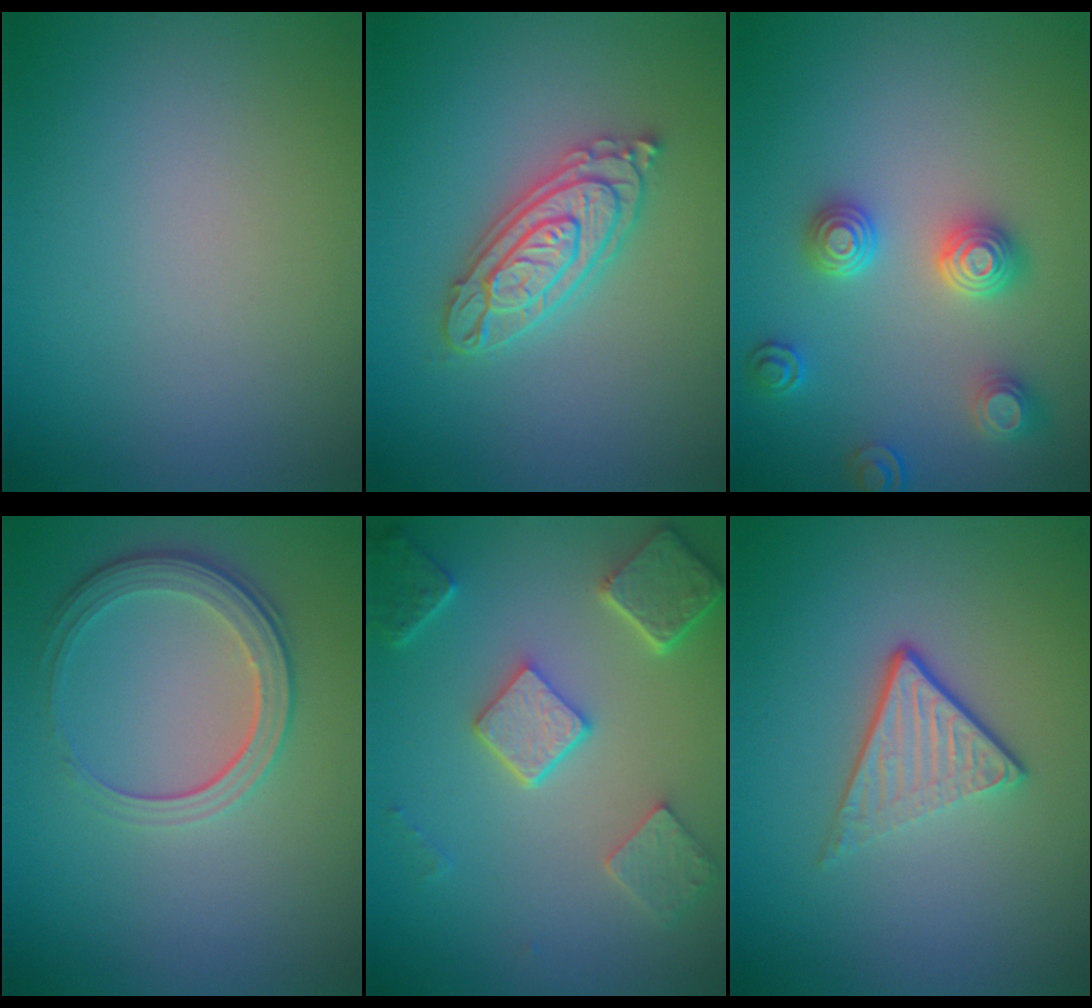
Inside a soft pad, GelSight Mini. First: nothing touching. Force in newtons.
{"total": 4.3, "press": 4.2, "slide": 0.8}
{"total": 3.5, "press": 3.4, "slide": 0.8}
{"total": 3.7, "press": 2.8, "slide": 2.3}
{"total": 5.4, "press": 4.1, "slide": 3.5}
{"total": 3.6, "press": 2.4, "slide": 2.7}